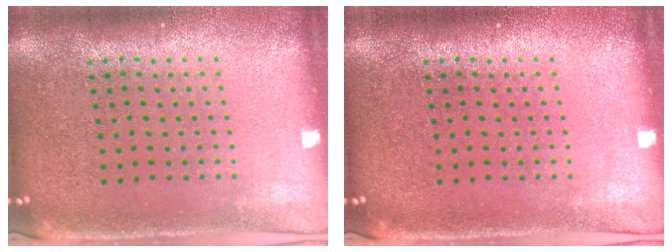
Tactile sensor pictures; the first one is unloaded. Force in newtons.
{"total": 0.0}